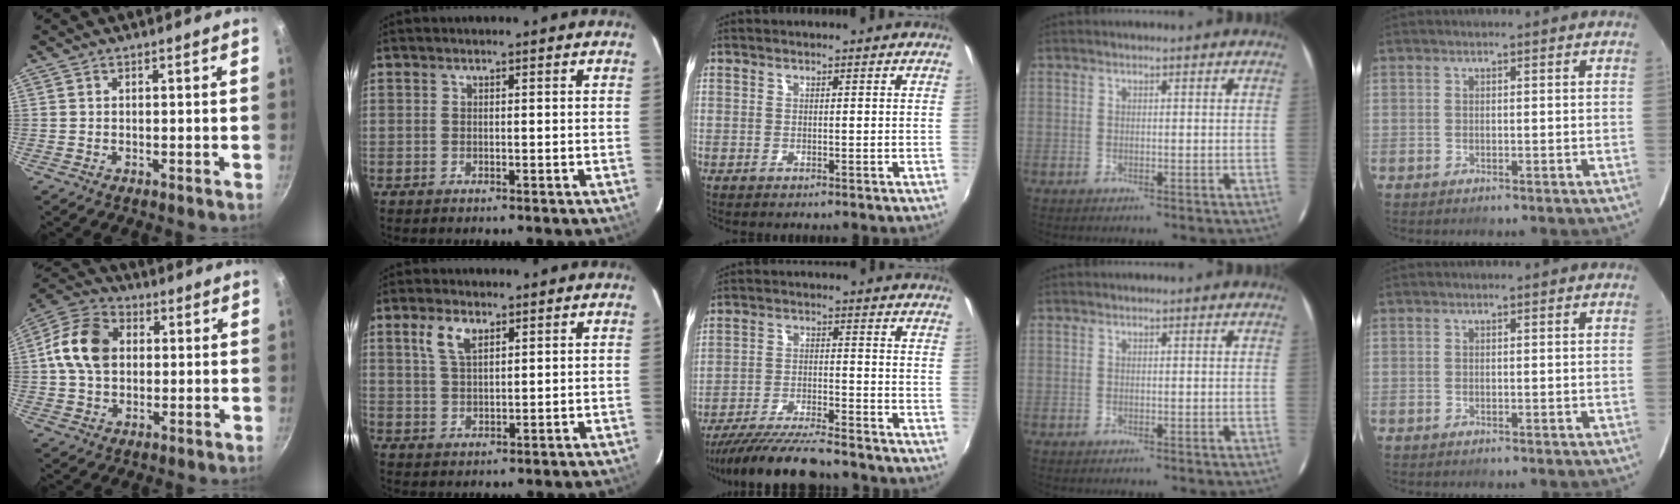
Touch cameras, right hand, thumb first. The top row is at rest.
{"thumb": {"total": 12.4, "force": [1.3, 9.2, 8.1], "torque": [-0.128, 0.016, 0.007]}, "index": {"total": 5.1, "force": [2.7, 2.4, 3.6], "torque": [-0.073, 0.009, 0.054]}, "middle": {"total": 13.8, "force": [-12.2, 1.4, 6.1], "torque": [-0.135, -0.026, -0.206]}}